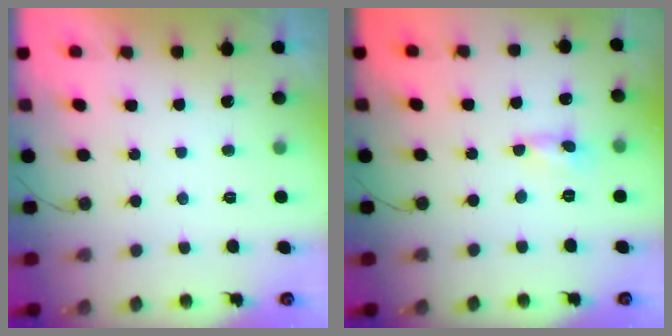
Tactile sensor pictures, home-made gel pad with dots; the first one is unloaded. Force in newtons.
{"total": 0.0}